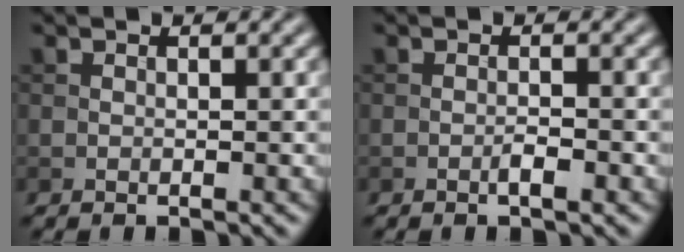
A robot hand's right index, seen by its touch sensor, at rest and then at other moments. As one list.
[{"total": 1.2, "force": [-0.7, 0.2, 1.0], "torque": [-0.018, 0.001, -0.012]}]